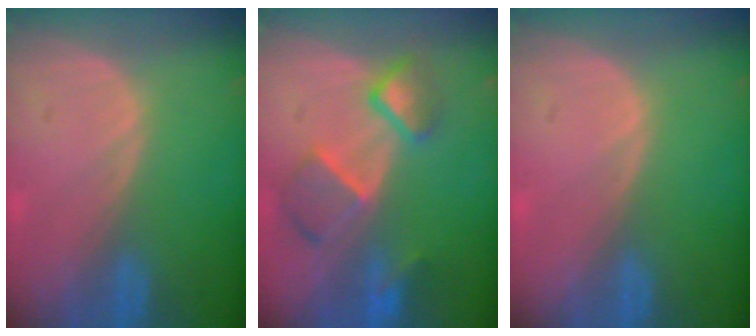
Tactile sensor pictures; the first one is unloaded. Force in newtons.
{"total": 7.5, "press": 6.7, "slide": 3.4}
{"total": 0.0}